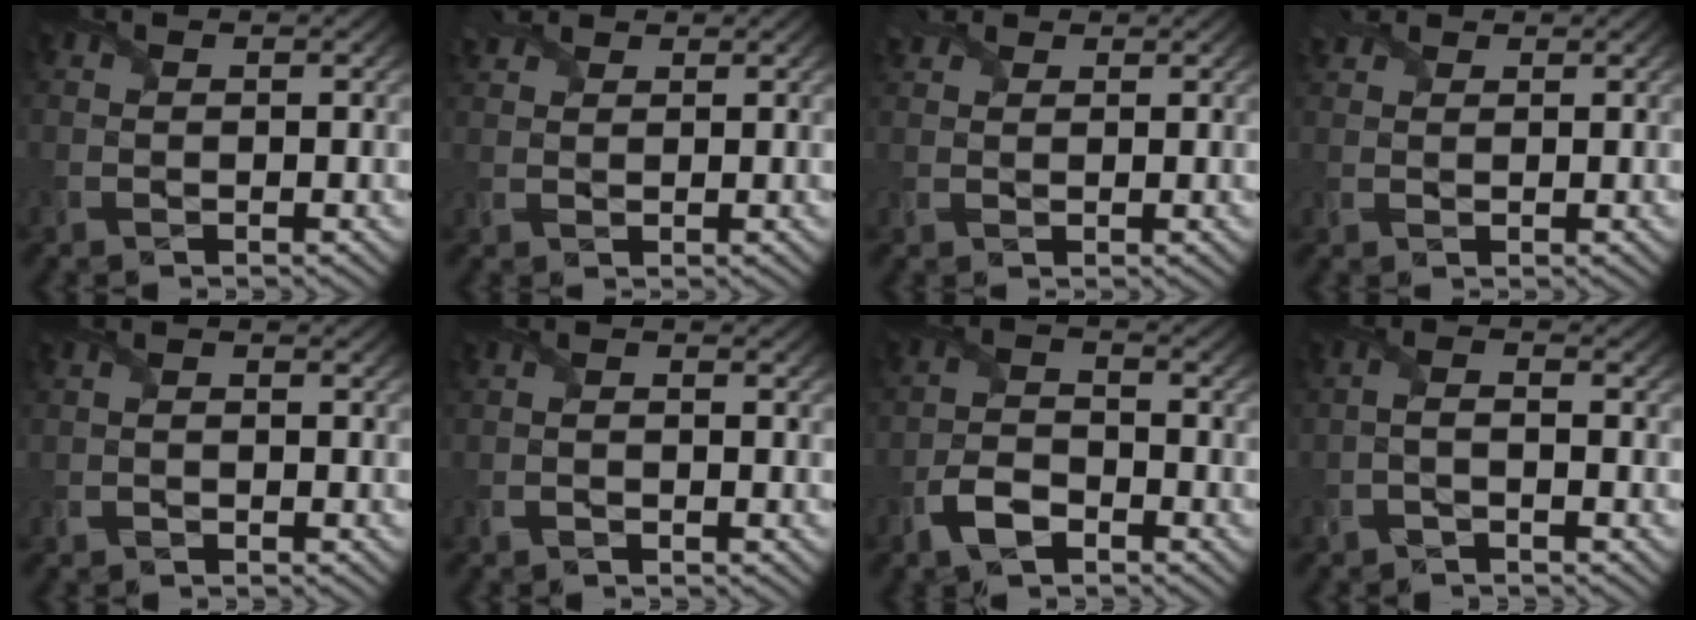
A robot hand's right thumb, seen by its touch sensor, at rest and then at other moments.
{"total": 2.6, "force": [2.0, 1.3, 1.0], "torque": [-0.029, 0.012, 0.042]}
{"total": 2.2, "force": [1.7, 1.2, 0.7], "torque": [-0.021, 0.010, 0.036]}
{"total": 2.3, "force": [1.8, 1.2, 0.8], "torque": [-0.023, 0.011, 0.037]}
{"total": 0.8, "force": [-0.5, 0.5, 0.4], "torque": [-0.009, 0.000, -0.009]}
{"total": 0.8, "force": [-0.5, 0.2, 0.6], "torque": [-0.014, 0.000, -0.010]}
{"total": 4.7, "force": [-2.9, 2.3, 2.9], "torque": [-0.064, -0.002, -0.066]}
{"total": 1.7, "force": [-1.0, 0.3, 1.3], "torque": [-0.029, 0.005, -0.026]}